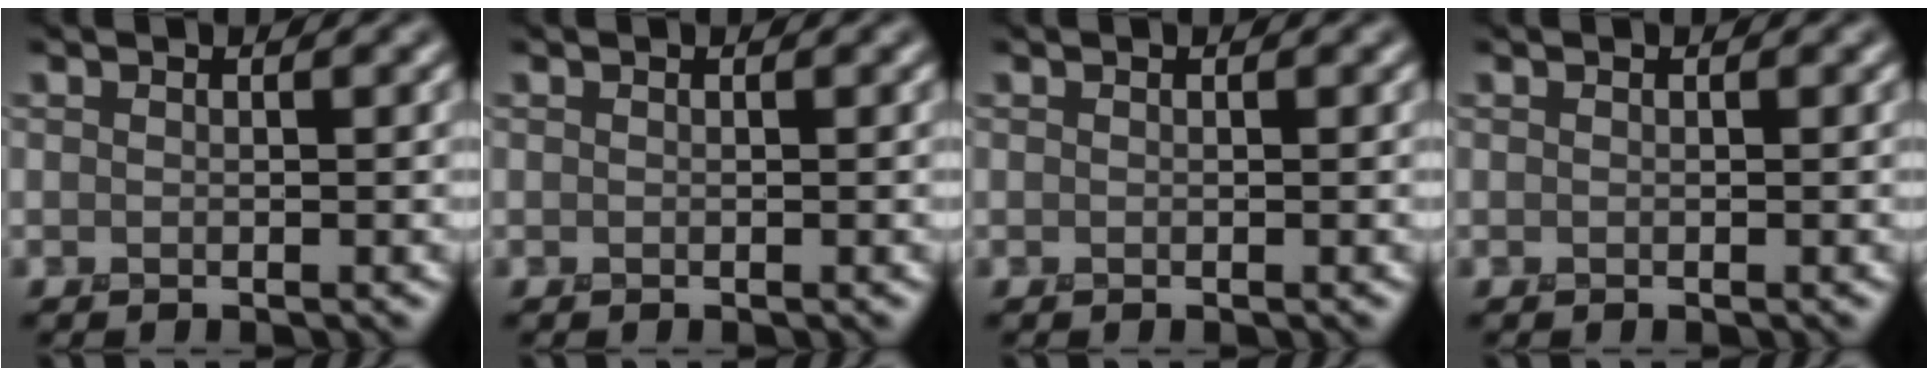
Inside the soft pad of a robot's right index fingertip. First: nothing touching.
{"total": 0.0}
{"total": 0.0}
{"total": 0.0}